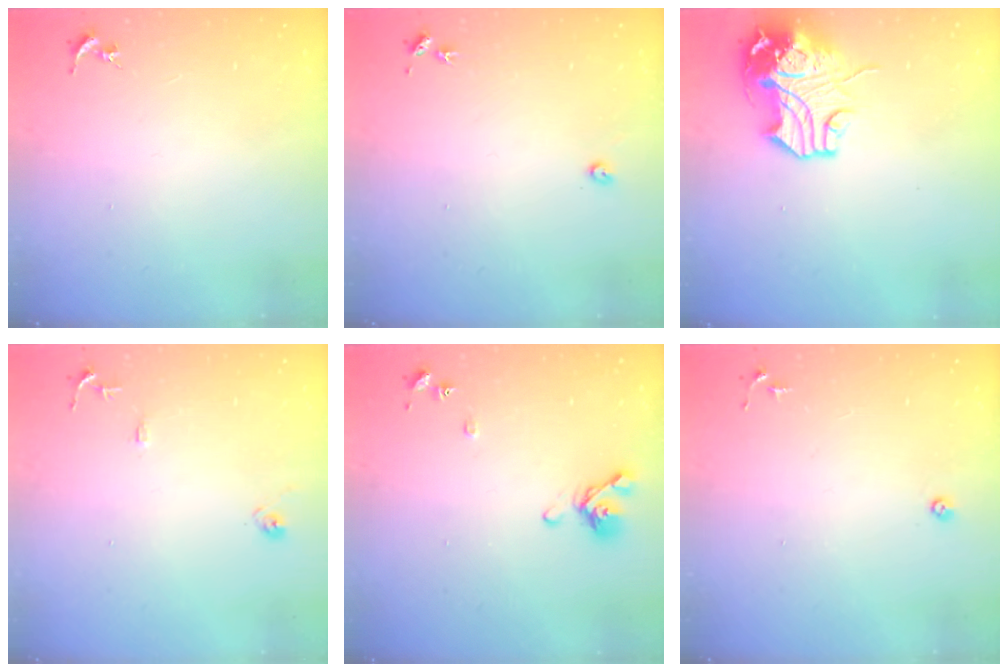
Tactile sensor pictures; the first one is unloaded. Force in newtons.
{"total": 2.4, "press": 2.4, "slide": 0.3}
{"total": 13.9, "press": 13.7, "slide": 2.3}
{"total": 9.1, "press": 9.1, "slide": 0.8}
{"total": 8.6, "press": 8.4, "slide": 1.4}
{"total": 3.4, "press": 3.3, "slide": 0.7}